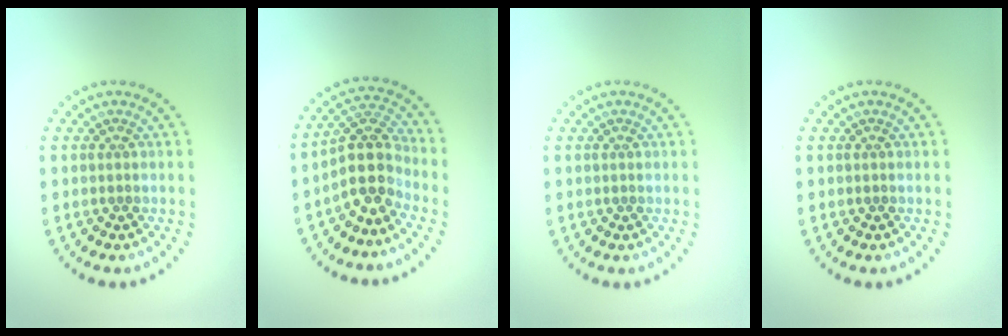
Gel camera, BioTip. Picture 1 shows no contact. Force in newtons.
{"total": 4.2, "press": 3.4, "slide": 2.4}
{"total": 0.0}
{"total": 0.0}